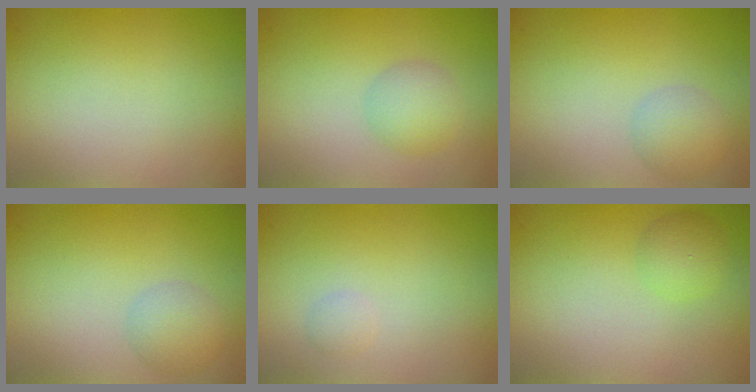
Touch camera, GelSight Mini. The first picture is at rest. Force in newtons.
{"total": 2.4, "press": 2.4, "slide": 0.1}
{"total": 2.4, "press": 2.4, "slide": 0.0}
{"total": 2.4, "press": 2.4, "slide": 0.0}
{"total": 0.7, "press": 0.7, "slide": 0.0}
{"total": 1.7, "press": 1.7, "slide": 0.0}